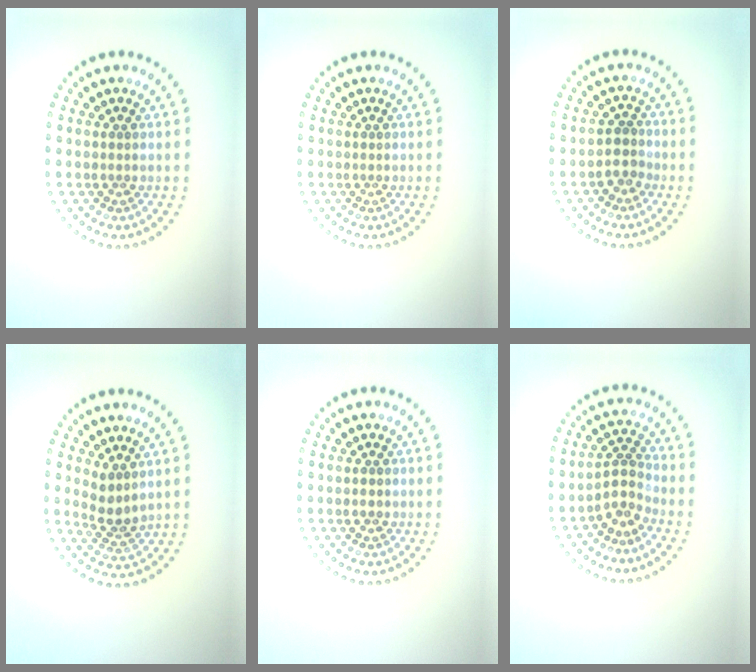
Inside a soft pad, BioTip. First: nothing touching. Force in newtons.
{"total": 0.0}
{"total": 1.8, "press": 1.5, "slide": 1.1}
{"total": 2.5, "press": 1.9, "slide": 1.6}
{"total": 1.1, "press": 1.1, "slide": 0.2}
{"total": 2.6, "press": 1.8, "slide": 1.9}